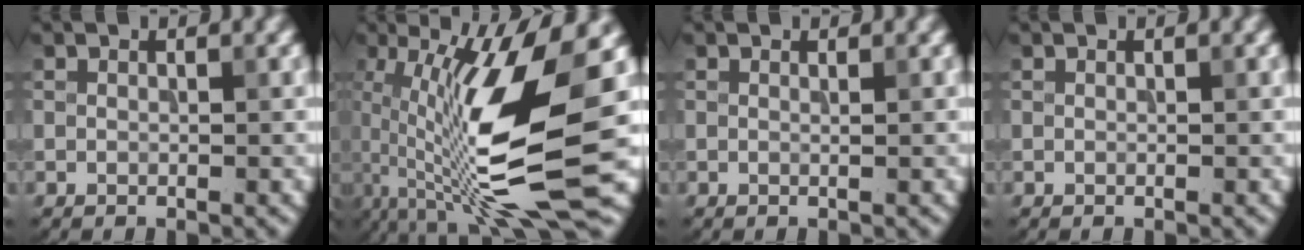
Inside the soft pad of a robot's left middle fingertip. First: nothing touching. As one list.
[{"total": 13.5, "force": [-1.2, 3.4, 13.0], "torque": [-0.240, -0.005, -0.020]}, {"total": 0.6, "force": [0.2, 0.2, 0.5], "torque": [0.000, -0.001, 0.000]}, {"total": 0.0}]